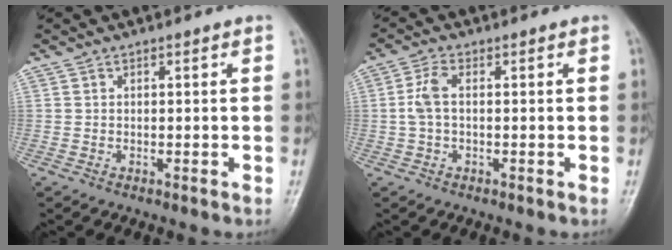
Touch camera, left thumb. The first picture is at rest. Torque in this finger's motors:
{"motor_torque": [0.98, 0.71, 0.83, 0.31, 0.01]}